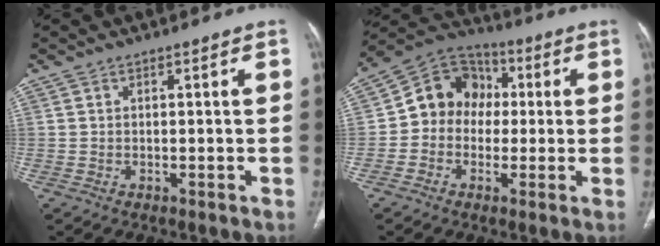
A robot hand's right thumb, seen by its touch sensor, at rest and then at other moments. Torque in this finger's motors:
{"motor_torque": [-0.14, 0.94, 1.08, -0.30, 0.08]}